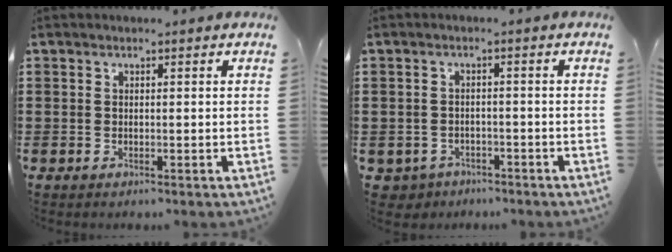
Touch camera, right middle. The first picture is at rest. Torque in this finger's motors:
{"motor_torque": [-0.03, 0.25, -0.05, -0.02]}